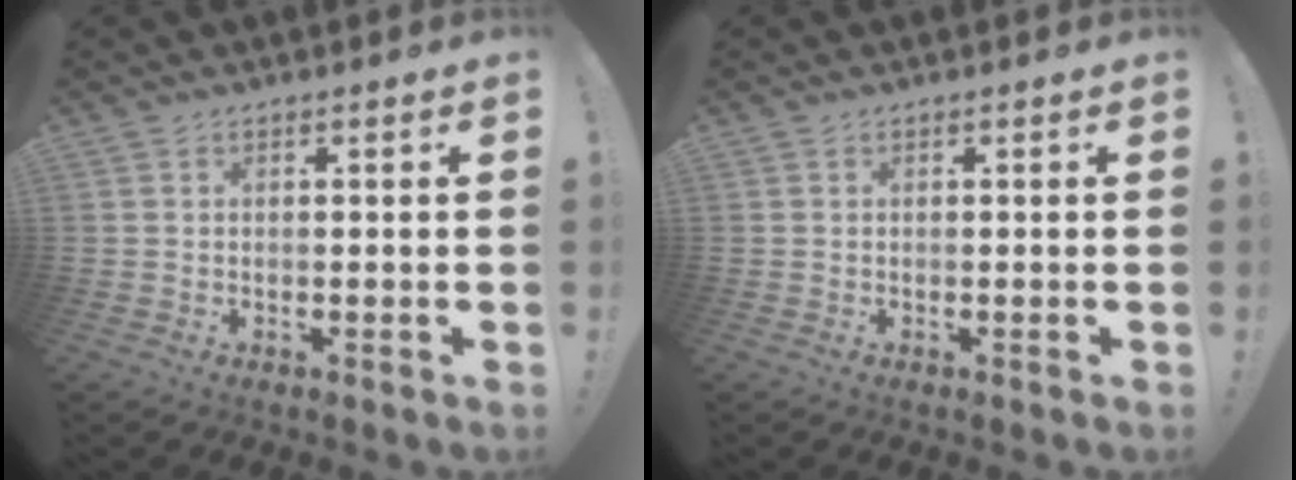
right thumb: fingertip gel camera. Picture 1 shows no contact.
{"total": 0.0}